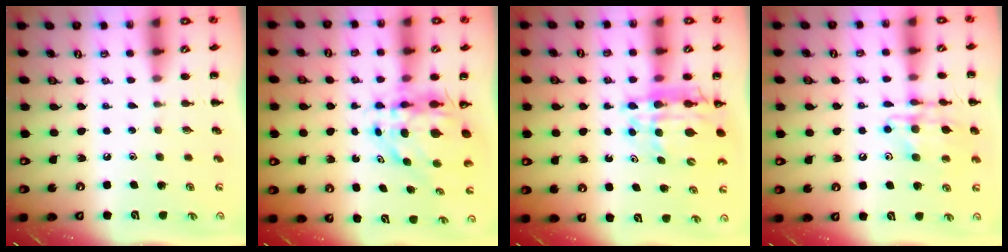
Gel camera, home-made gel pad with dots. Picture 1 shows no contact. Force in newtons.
{"total": 7.6, "press": 7.1, "slide": 2.7}
{"total": 13.5, "press": 12.9, "slide": 3.8}
{"total": 13.4, "press": 13.2, "slide": 2.4}